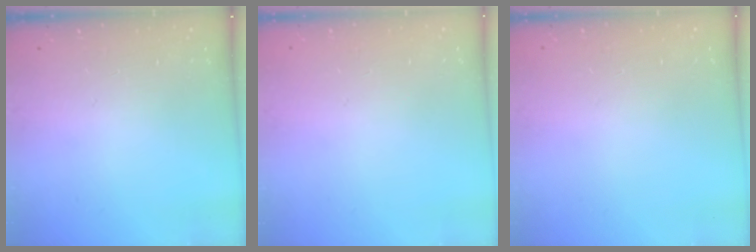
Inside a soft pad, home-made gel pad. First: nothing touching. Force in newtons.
{"total": 0.0}
{"total": 0.0}